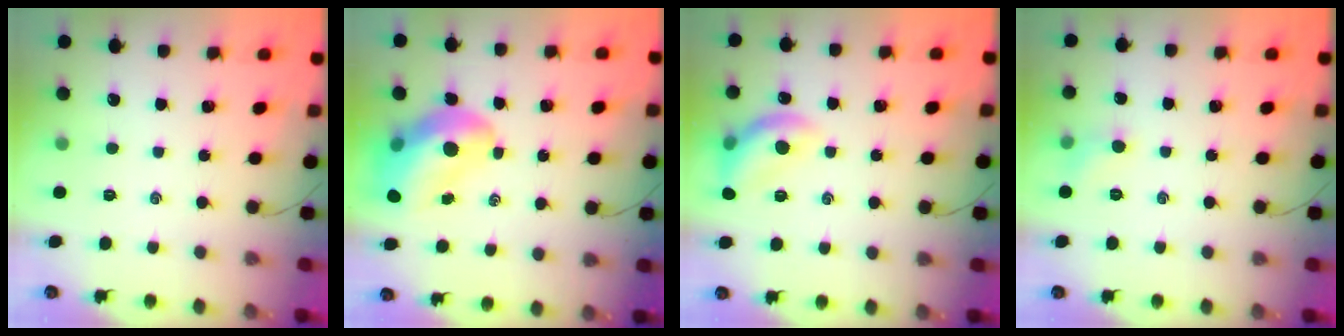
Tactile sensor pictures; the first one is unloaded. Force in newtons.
{"total": 16.0, "press": 15.3, "slide": 4.7}
{"total": 13.8, "press": 13.7, "slide": 1.3}
{"total": 4.7, "press": 4.4, "slide": 1.6}